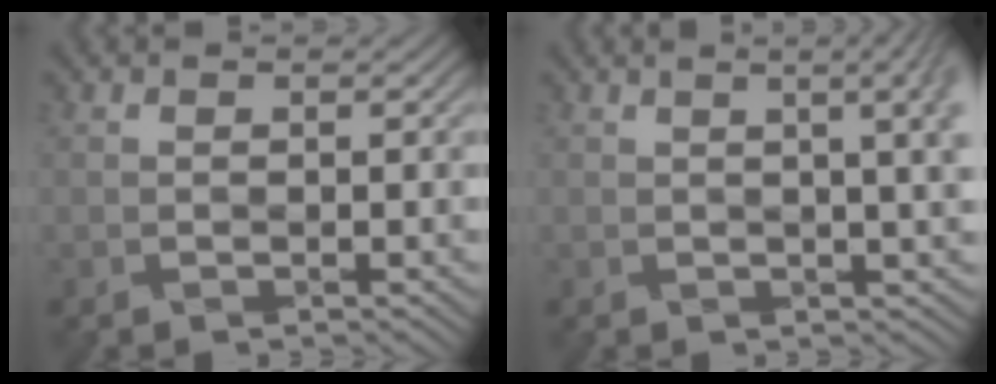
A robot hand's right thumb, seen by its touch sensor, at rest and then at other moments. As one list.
[{"total": 8.5, "force": [2.0, 2.6, 7.8], "torque": [-0.064, 0.033, 0.012]}]